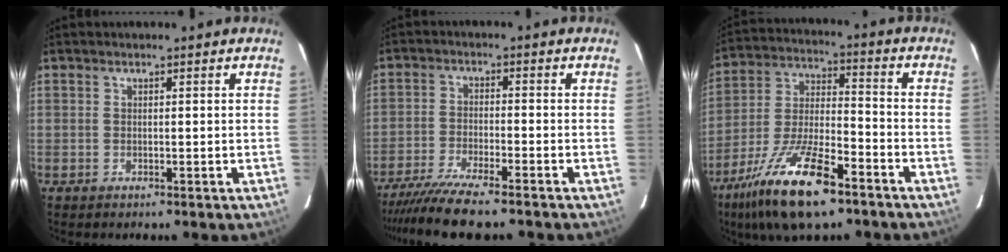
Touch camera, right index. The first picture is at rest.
{"total": 10.7, "force": [-9.3, 0.6, 5.4], "torque": [-0.128, -0.029, -0.163]}
{"total": 18.7, "force": [-11.9, 6.1, 13.1], "torque": [-0.269, -0.028, -0.218]}